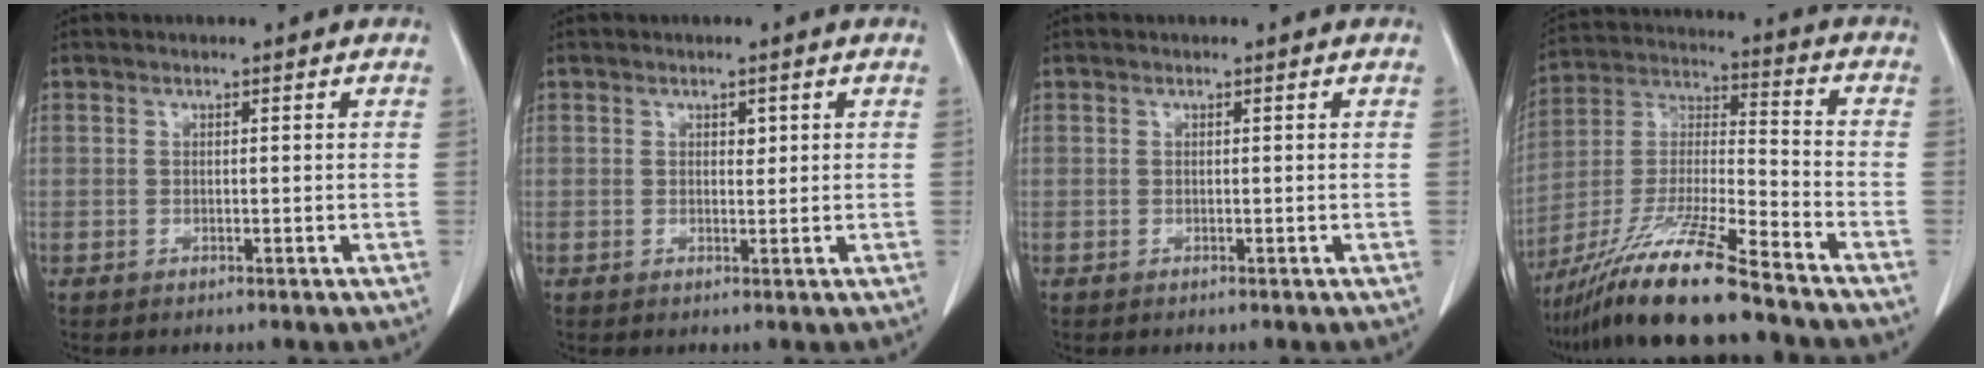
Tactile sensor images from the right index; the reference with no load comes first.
{"total": 1.1, "force": [0.5, 0.6, 0.8], "torque": [-0.009, -0.002, 0.007]}
{"total": 0.0}
{"total": 16.9, "force": [-13.2, 0.1, 10.6], "torque": [-0.228, -0.028, -0.247]}